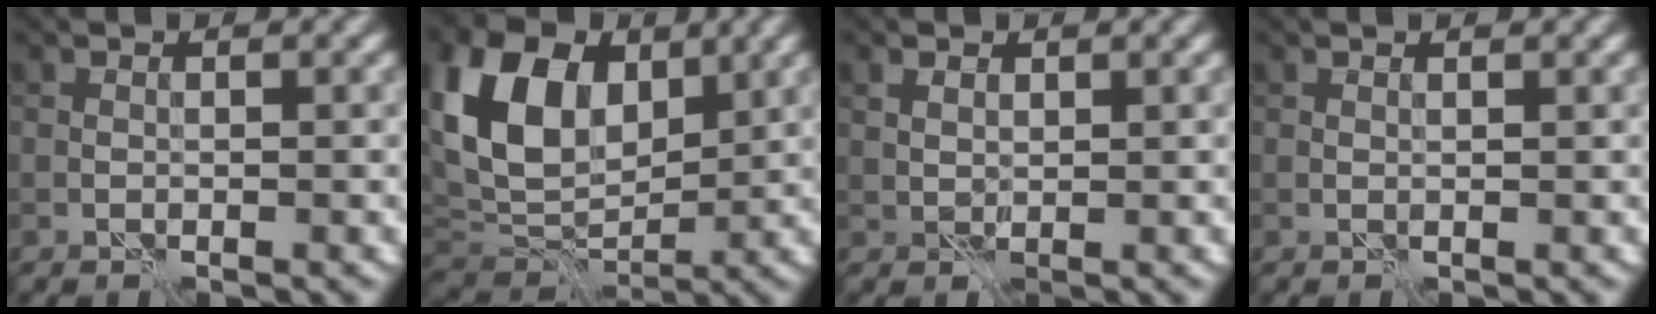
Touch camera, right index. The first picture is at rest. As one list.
[{"total": 10.0, "force": [2.7, 6.9, 6.7], "torque": [-0.141, 0.004, 0.048]}, {"total": 1.2, "force": [0.5, 0.9, 0.7], "torque": [-0.013, -0.001, 0.010]}, {"total": 0.6, "force": [0.5, 0.0, 0.3], "torque": [-0.009, 0.001, 0.006]}]